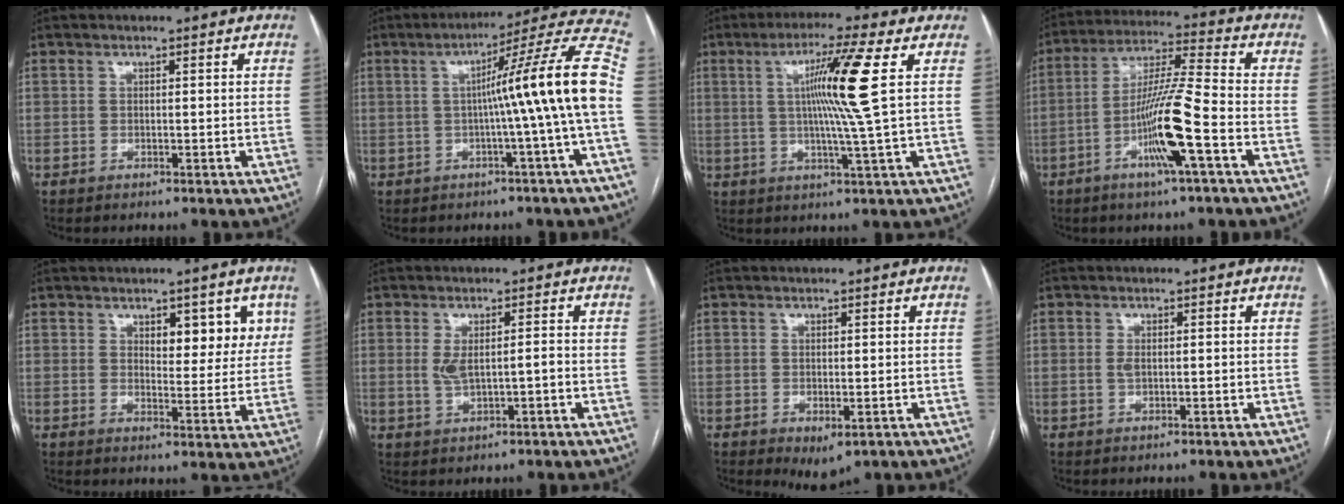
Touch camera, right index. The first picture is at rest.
{"total": 14.6, "force": [-1.0, -2.6, 14.3], "torque": [-0.181, 0.021, -0.020]}
{"total": 10.2, "force": [2.0, -2.3, 9.8], "torque": [-0.170, -0.001, 0.039]}
{"total": 12.2, "force": [-4.6, -0.3, 11.3], "torque": [-0.218, 0.000, -0.088]}
{"total": 6.7, "force": [3.3, 3.2, 4.9], "torque": [-0.049, 0.003, 0.043]}
{"total": 3.9, "force": [-0.3, 1.3, 3.7], "torque": [-0.075, 0.005, 0.002]}
{"total": 3.5, "force": [-1.5, 1.6, 2.7], "torque": [-0.036, -0.008, -0.010]}
{"total": 1.3, "force": [0.0, 0.7, 1.1], "torque": [-0.025, -0.001, 0.000]}